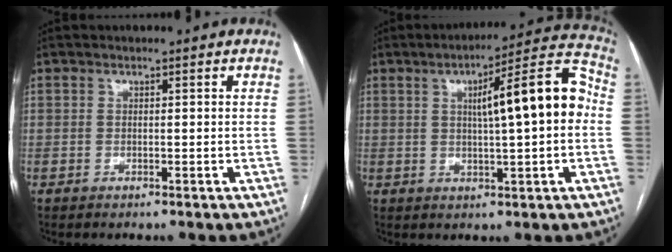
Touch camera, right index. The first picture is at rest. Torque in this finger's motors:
{"motor_torque": [0.53, 0.07, 0.32, 0.12]}